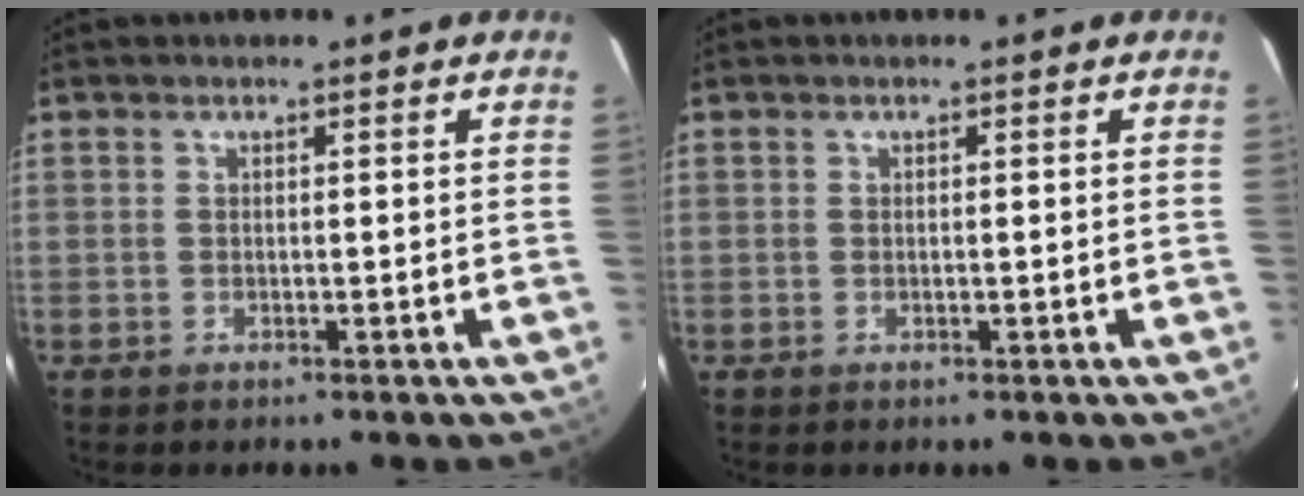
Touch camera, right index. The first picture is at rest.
{"total": 0.0}